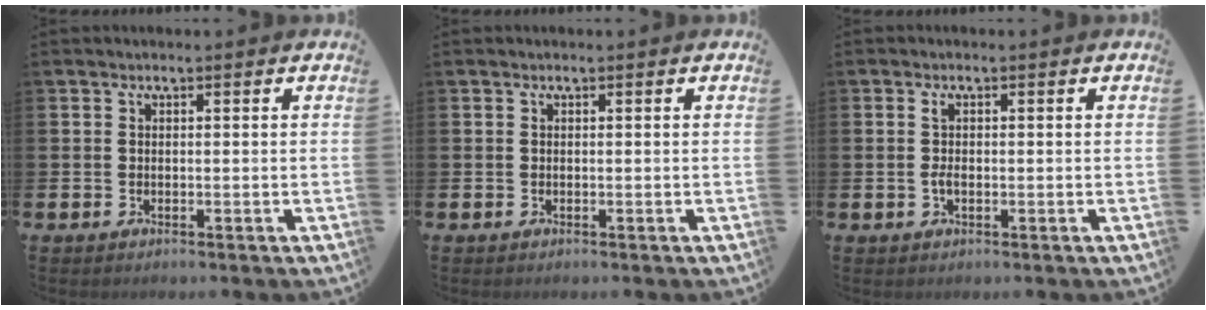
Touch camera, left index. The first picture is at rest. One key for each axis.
{"total": 0.0}
{"total": 1.8, "fx": 0.0, "fy": 0.9, "fz": 1.5, "tx": -0.030, "ty": 0.005, "tz": -0.002}